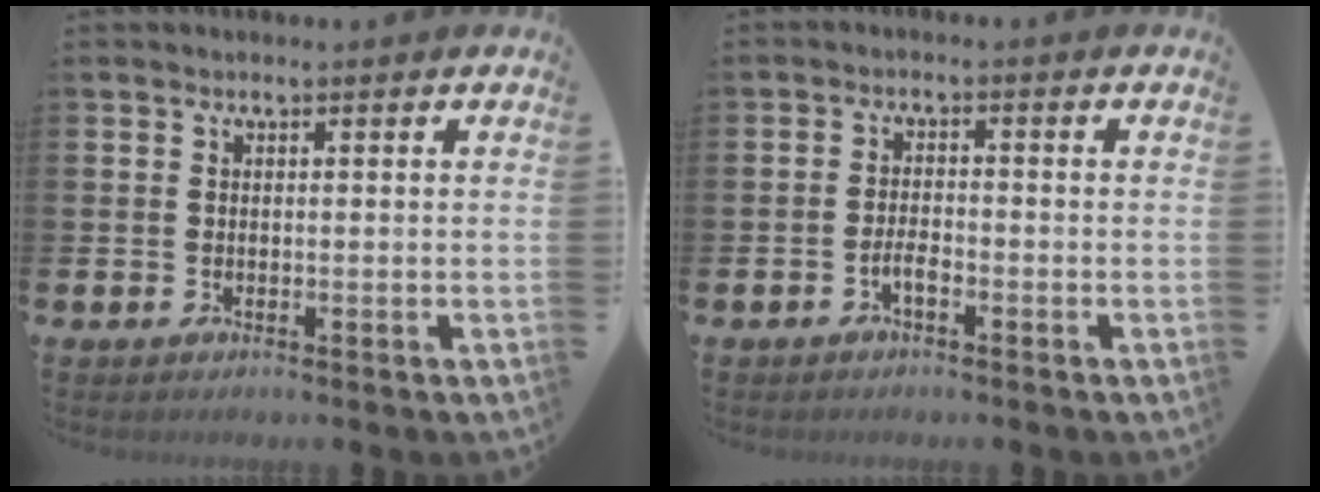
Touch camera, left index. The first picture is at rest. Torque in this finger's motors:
{"motor_torque": [0.32, 0.22, 0.02, 0.06]}